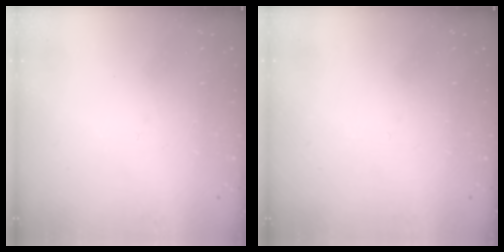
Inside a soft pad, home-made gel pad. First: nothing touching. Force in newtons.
{"total": 0.0}